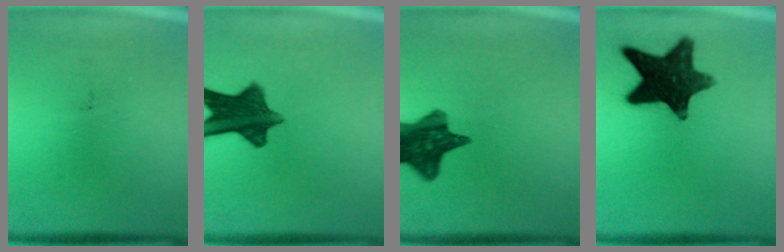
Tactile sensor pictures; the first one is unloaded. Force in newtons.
{"total": 10.8}
{"total": 12.1}
{"total": 14.6}